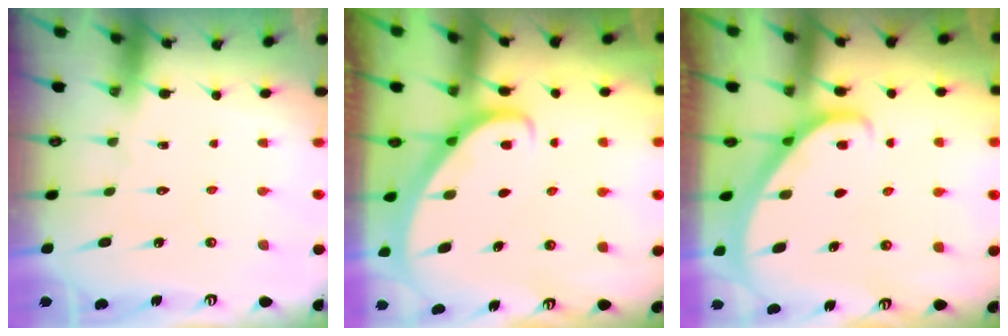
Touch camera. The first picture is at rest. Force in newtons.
{"total": 2.7, "press": 2.7, "slide": 0.2}
{"total": 2.0, "press": 2.0, "slide": 0.2}